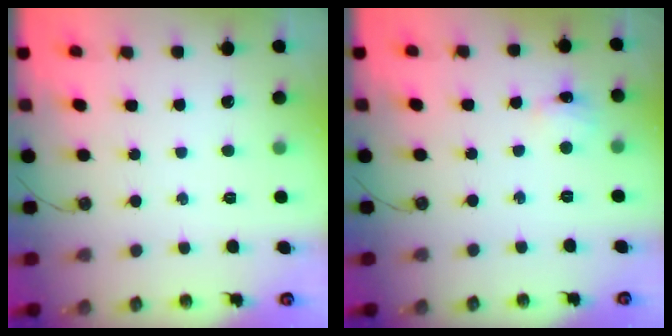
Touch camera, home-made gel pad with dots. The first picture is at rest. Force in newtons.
{"total": 4.4, "press": 4.4, "slide": 0.3}